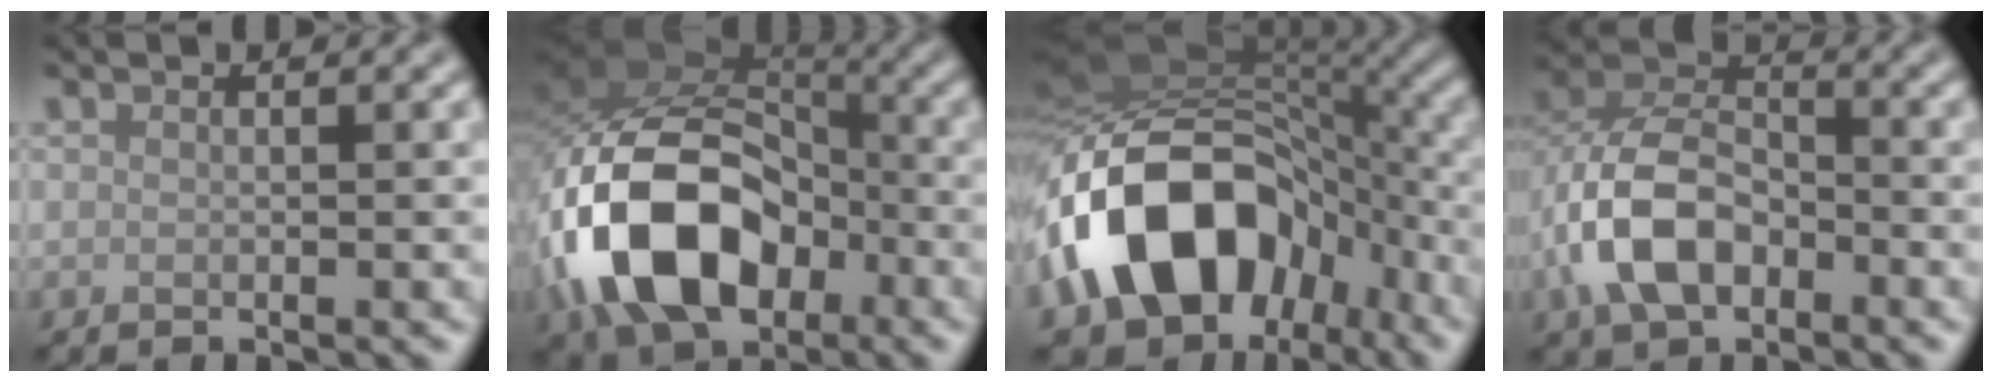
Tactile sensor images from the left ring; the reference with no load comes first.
{"total": 13.6, "force": [-4.6, 8.6, 9.5], "torque": [-0.189, 0.001, -0.094]}
{"total": 16.3, "force": [-5.4, 11.4, 10.4], "torque": [-0.185, -0.001, -0.097]}
{"total": 7.2, "force": [-2.5, 4.6, 5.0], "torque": [-0.104, 0.005, -0.053]}